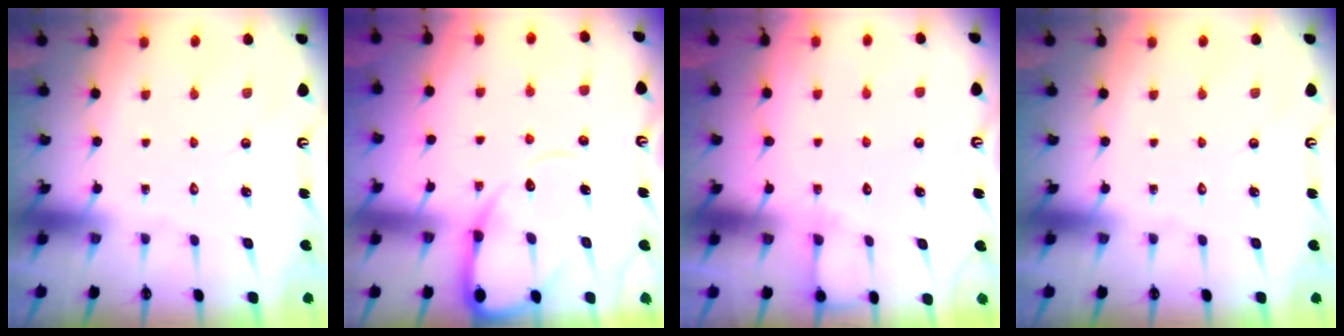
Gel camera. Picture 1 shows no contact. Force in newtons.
{"total": 9.4, "press": 9.4, "slide": 1.0}
{"total": 5.7, "press": 5.7, "slide": 0.5}
{"total": 0.0}